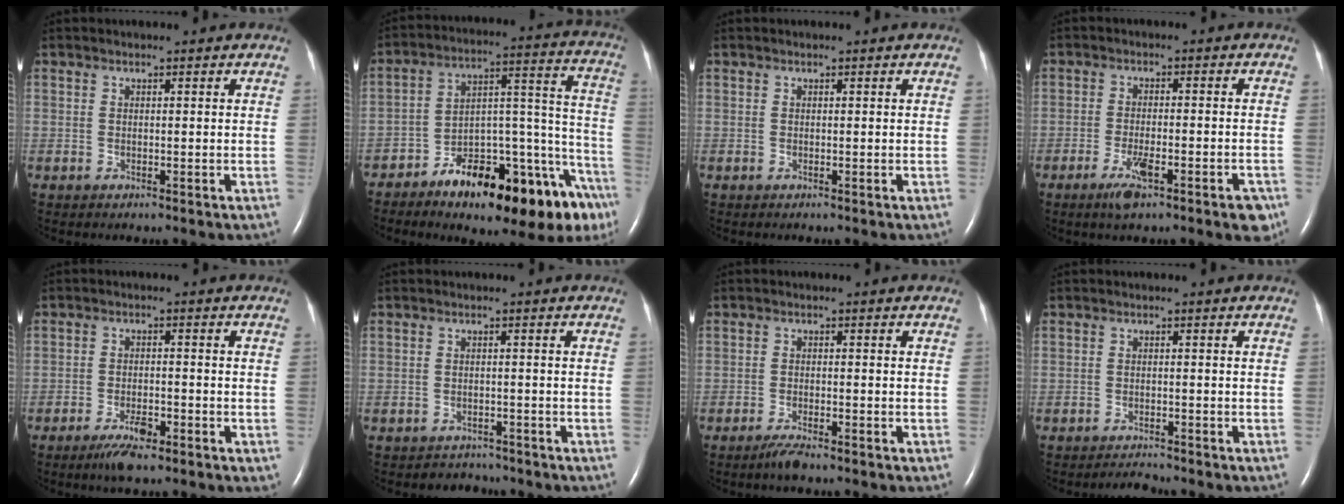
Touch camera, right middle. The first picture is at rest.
{"total": 23.7, "force": [-15.4, 7.2, 16.5], "torque": [-0.142, 0.054, -0.216]}
{"total": 0.0}
{"total": 7.0, "force": [-4.1, 1.4, 5.5], "torque": [-0.078, -0.006, -0.061]}
{"total": 4.5, "force": [-2.9, 1.1, 3.3], "torque": [-0.065, -0.004, -0.048]}
{"total": 2.5, "force": [-2.2, 0.8, -0.9], "torque": [0.010, -0.001, -0.034]}
{"total": 2.5, "force": [-2.0, 0.3, 1.5], "torque": [-0.038, -0.005, -0.037]}
{"total": 1.7, "force": [-1.6, -0.4, -0.2], "torque": [-0.002, -0.013, -0.025]}